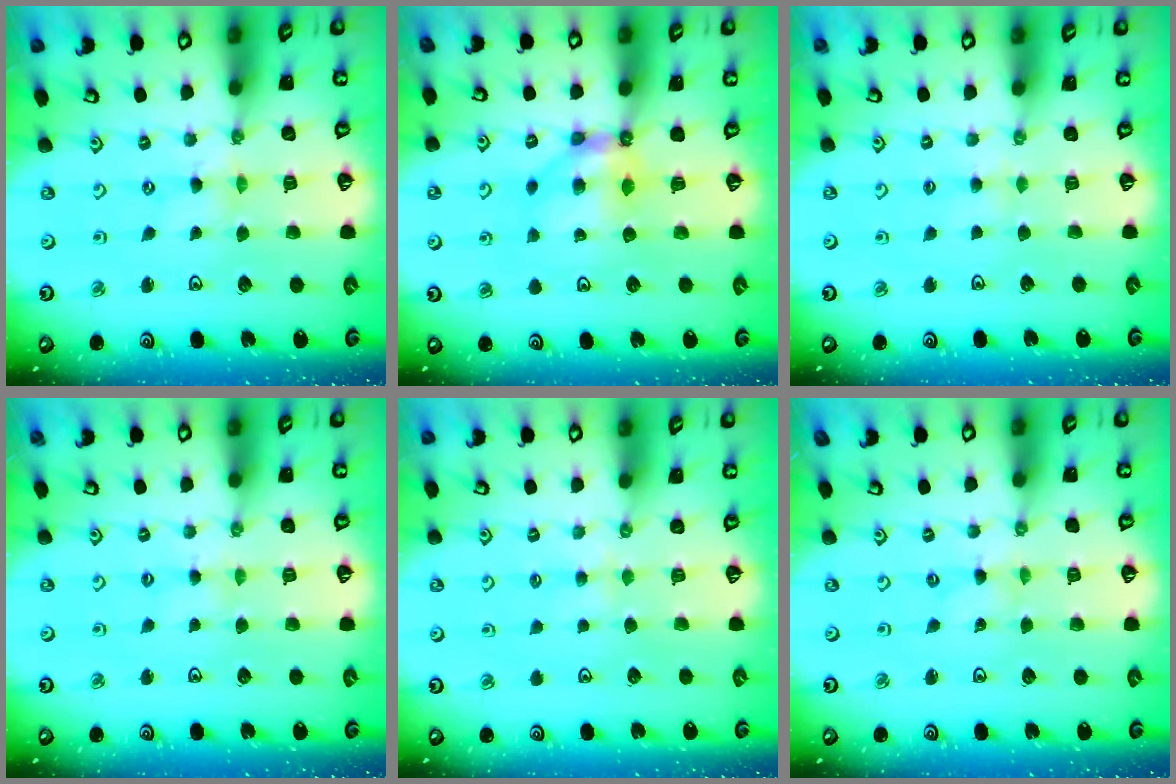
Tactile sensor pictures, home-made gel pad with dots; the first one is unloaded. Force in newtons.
{"total": 6.7, "press": 6.7, "slide": 0.6}
{"total": 2.7, "press": 2.6, "slide": 0.4}
{"total": 2.0, "press": 2.0, "slide": 0.3}
{"total": 3.0, "press": 3.0, "slide": 0.5}
{"total": 0.0}